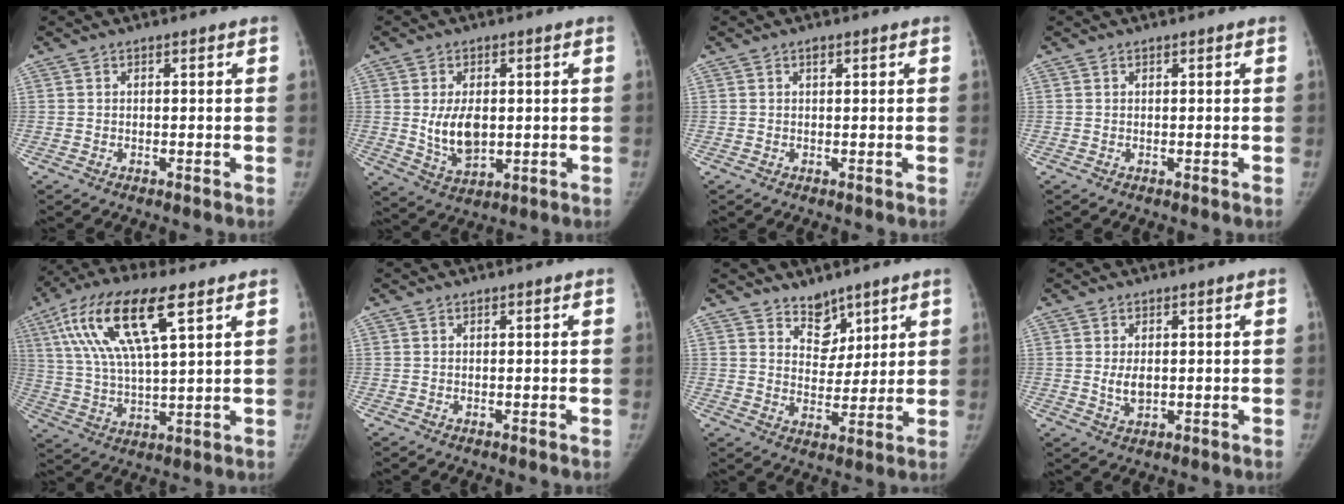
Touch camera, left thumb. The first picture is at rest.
{"total": 8.1, "force": [0.4, 4.9, 6.4], "torque": [-0.100, -0.013, 0.019]}
{"total": 0.9, "force": [0.5, 0.5, 0.6], "torque": [-0.006, -0.002, 0.007]}
{"total": 0.0}
{"total": 18.0, "force": [7.9, 5.7, 15.1], "torque": [-0.300, -0.007, 0.146]}
{"total": 0.0}
{"total": 6.5, "force": [5.0, 3.8, 1.6], "torque": [0.010, -0.039, 0.089]}
{"total": 3.3, "force": [0.3, 2.0, 2.7], "torque": [-0.044, -0.008, 0.012]}